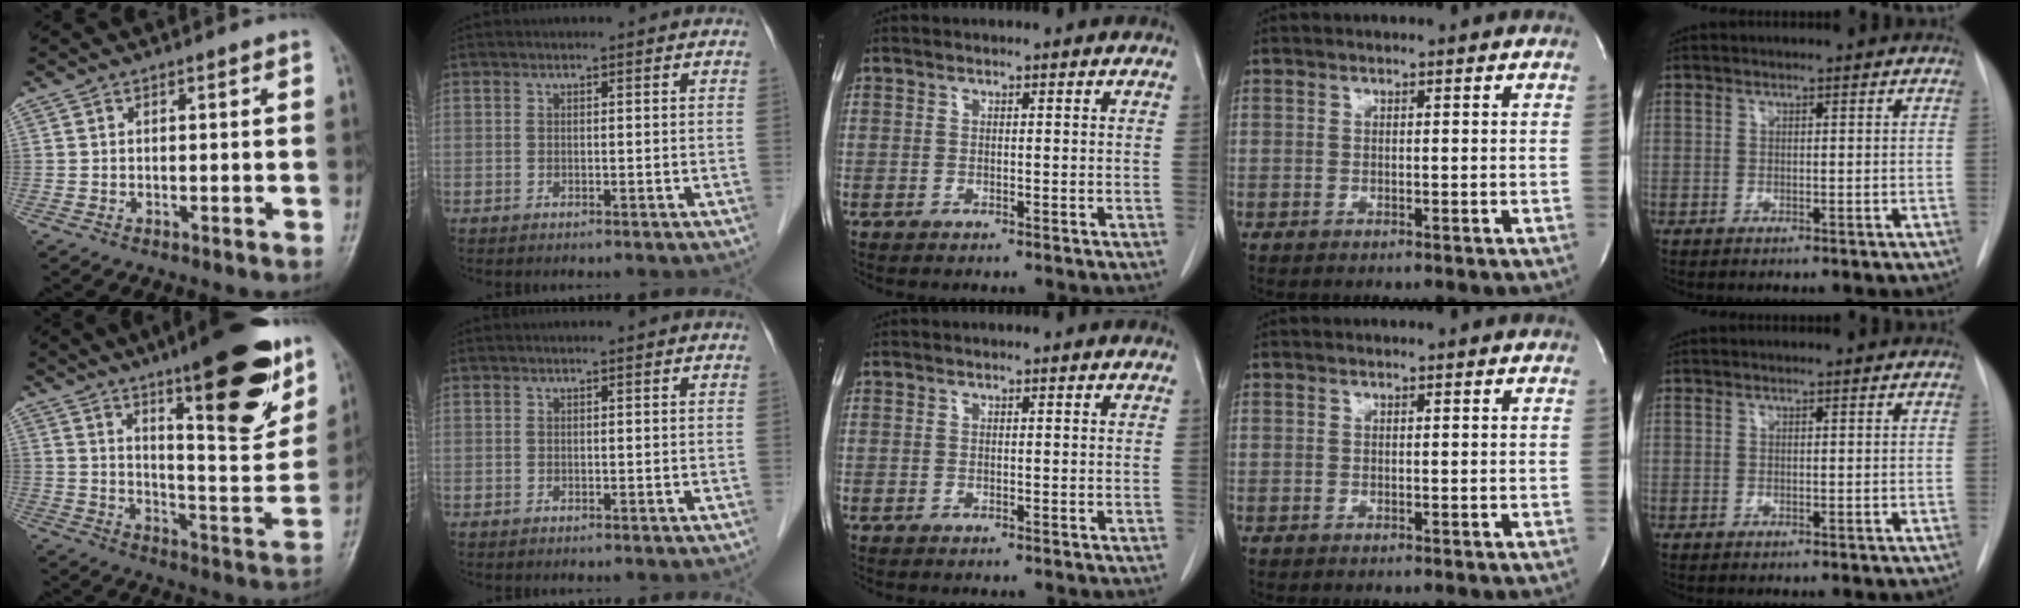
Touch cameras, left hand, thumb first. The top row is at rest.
{"thumb": {"total": 21.1, "force": [12.2, 5.4, 16.3], "torque": [-0.193, -0.063, 0.184]}}